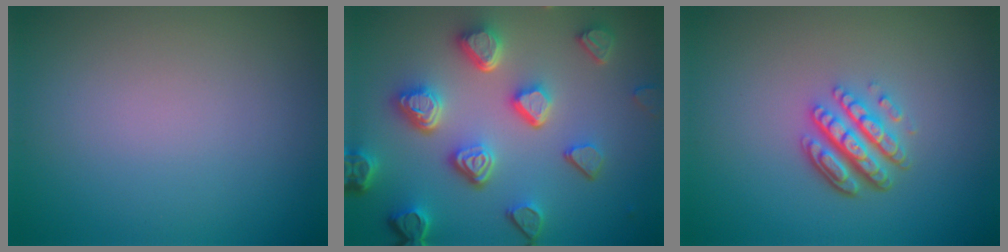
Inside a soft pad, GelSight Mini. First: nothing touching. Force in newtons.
{"total": 6.8, "press": 5.3, "slide": 4.2}
{"total": 4.6, "press": 3.4, "slide": 3.1}